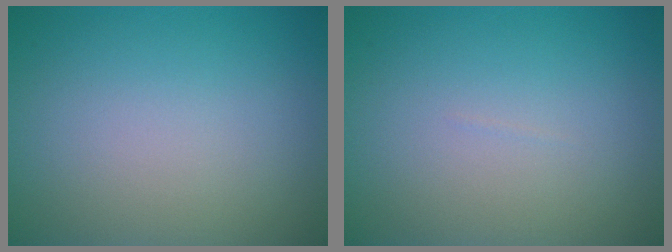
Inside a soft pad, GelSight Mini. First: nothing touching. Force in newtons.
{"total": 0.0}